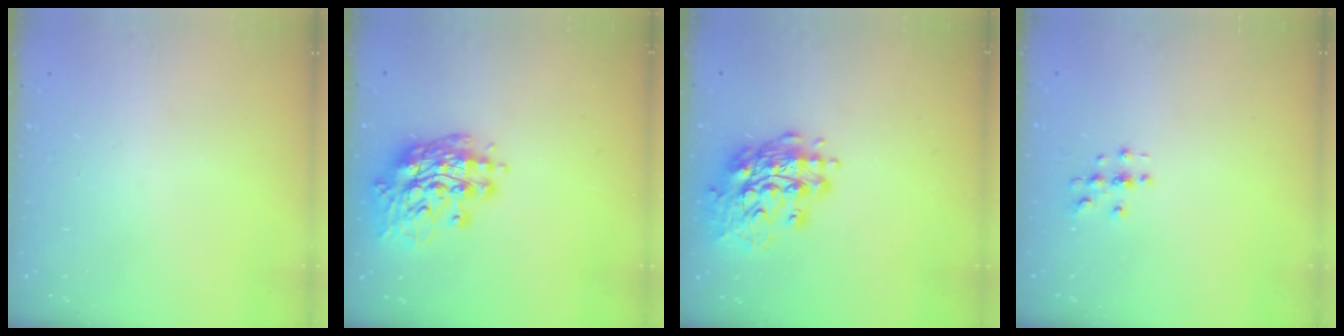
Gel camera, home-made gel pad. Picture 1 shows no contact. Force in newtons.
{"total": 15.6, "press": 15.3, "slide": 3.5}
{"total": 16.9, "press": 16.6, "slide": 3.1}
{"total": 2.8, "press": 2.8, "slide": 0.2}